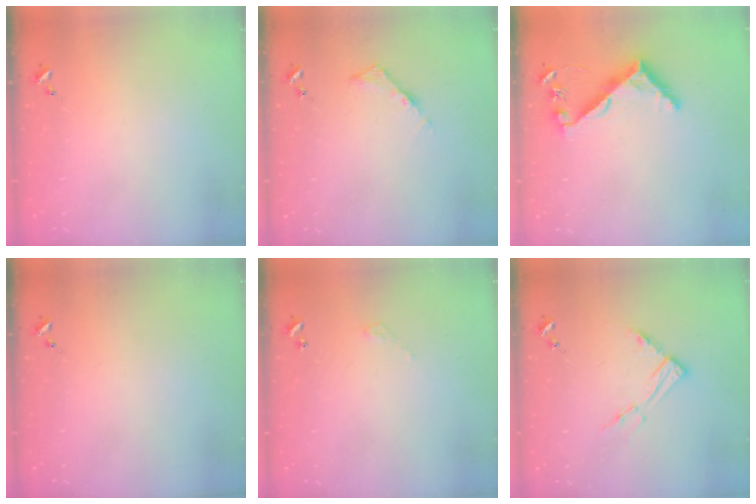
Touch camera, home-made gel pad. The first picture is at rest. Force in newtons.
{"total": 4.5, "press": 4.5, "slide": 0.4}
{"total": 8.0, "press": 8.0, "slide": 0.5}
{"total": 0.0}
{"total": 2.8, "press": 2.8, "slide": 0.2}
{"total": 8.6, "press": 8.5, "slide": 0.9}